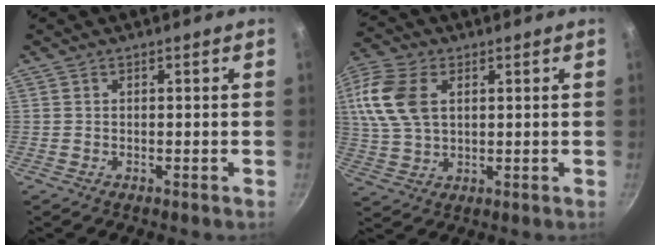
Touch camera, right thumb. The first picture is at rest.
{"total": 12.7, "force": [3.4, 8.1, 9.2], "torque": [-0.183, 0.001, 0.062]}